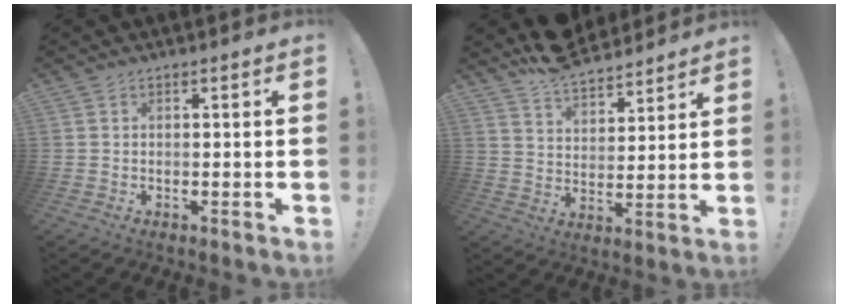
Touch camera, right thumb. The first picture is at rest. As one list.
[{"total": 10.3, "force": [9.2, 4.0, 2.2], "torque": [-0.049, -0.070, 0.177]}]